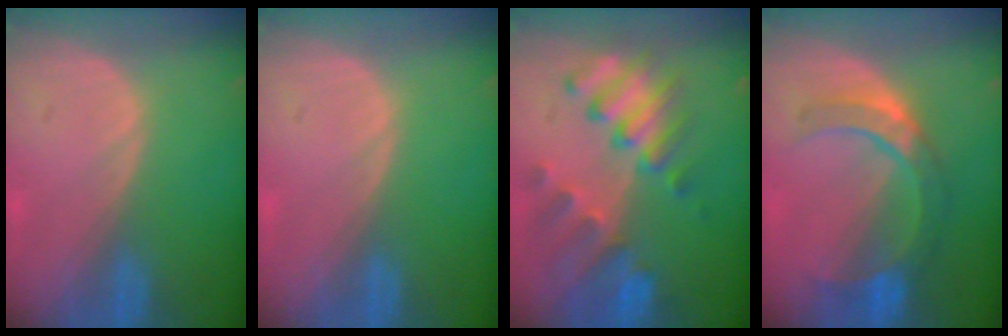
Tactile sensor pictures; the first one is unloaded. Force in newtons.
{"total": 0.0}
{"total": 9.8, "press": 8.7, "slide": 4.7}
{"total": 7.2, "press": 7.1, "slide": 1.1}